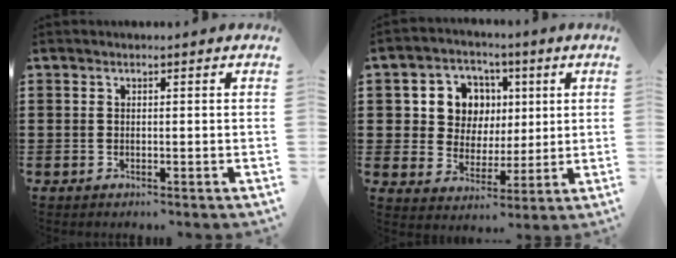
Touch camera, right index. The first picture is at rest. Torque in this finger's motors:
{"motor_torque": [0.87, 0.09, 0.56, 0.05]}